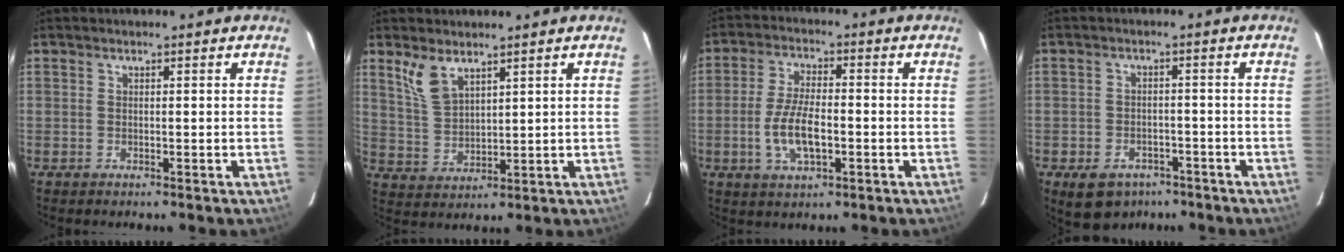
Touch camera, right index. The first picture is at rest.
{"total": 6.3, "force": [4.4, 2.8, 3.7], "torque": [-0.074, 0.004, 0.098]}
{"total": 8.6, "force": [-2.2, 3.4, 7.5], "torque": [-0.154, -0.001, -0.040]}
{"total": 8.8, "force": [-5.5, 6.0, 3.4], "torque": [-0.083, 0.007, -0.068]}